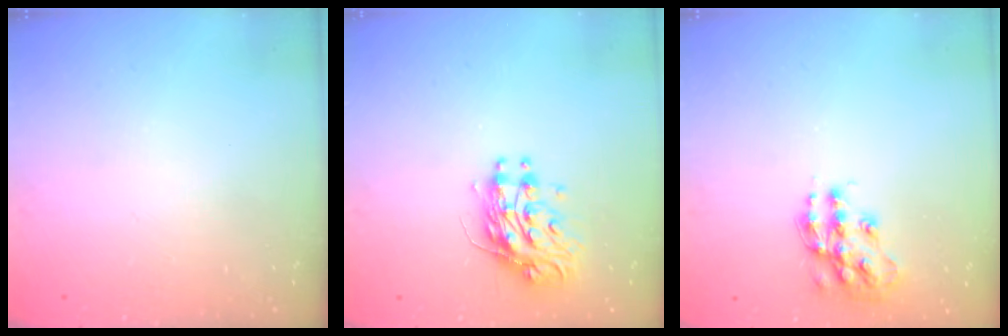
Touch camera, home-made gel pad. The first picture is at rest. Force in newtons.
{"total": 10.3, "press": 10.3, "slide": 1.0}
{"total": 13.3, "press": 13.3, "slide": 0.7}